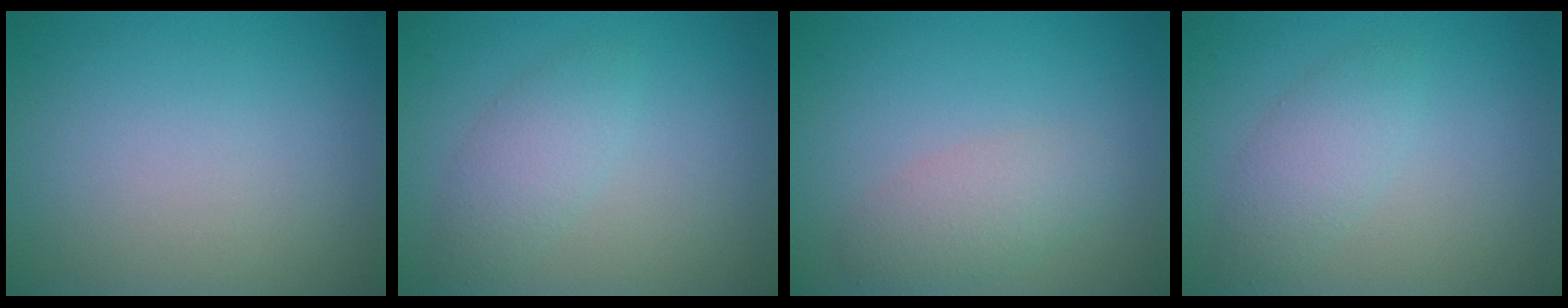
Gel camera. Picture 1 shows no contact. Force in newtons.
{"total": 2.5, "press": 2.5, "slide": 0.1}
{"total": 2.5, "press": 2.5, "slide": 0.1}
{"total": 2.5, "press": 2.5, "slide": 0.1}